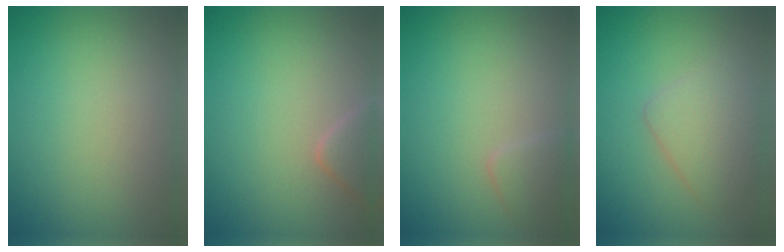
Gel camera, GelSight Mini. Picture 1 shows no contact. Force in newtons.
{"total": 2.0, "press": 2.0, "slide": 0.1}
{"total": 1.5, "press": 1.5, "slide": 0.0}
{"total": 3.1, "press": 3.1, "slide": 0.2}